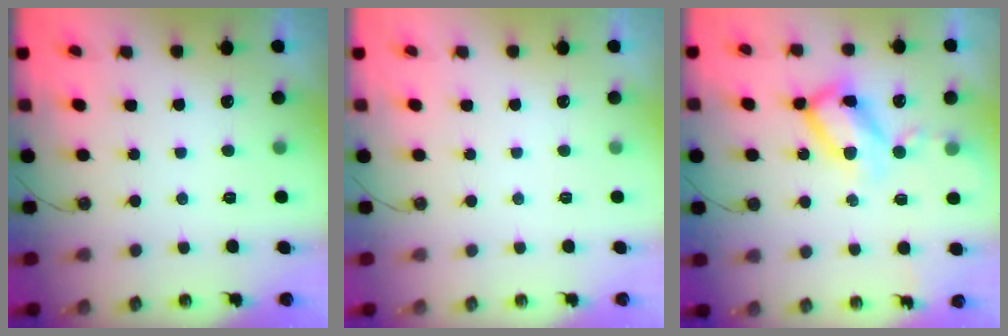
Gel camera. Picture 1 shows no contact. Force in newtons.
{"total": 0.0}
{"total": 14.4, "press": 14.3, "slide": 1.3}